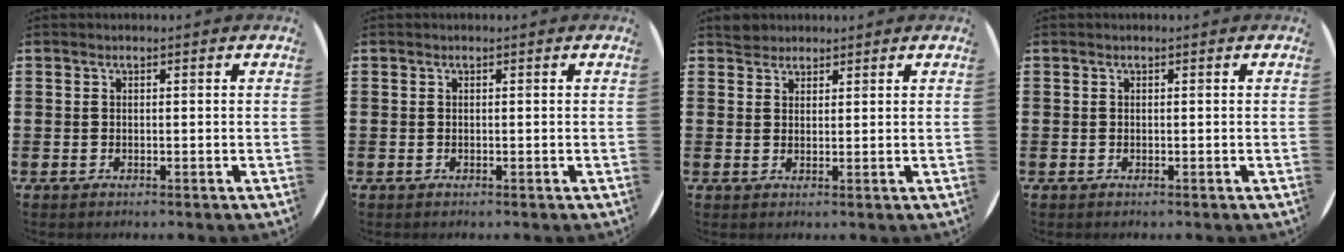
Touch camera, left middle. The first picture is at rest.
{"total": 0.0}
{"total": 2.1, "force": [1.9, 0.8, -0.2], "torque": [0.007, 0.001, 0.038]}
{"total": 0.0}